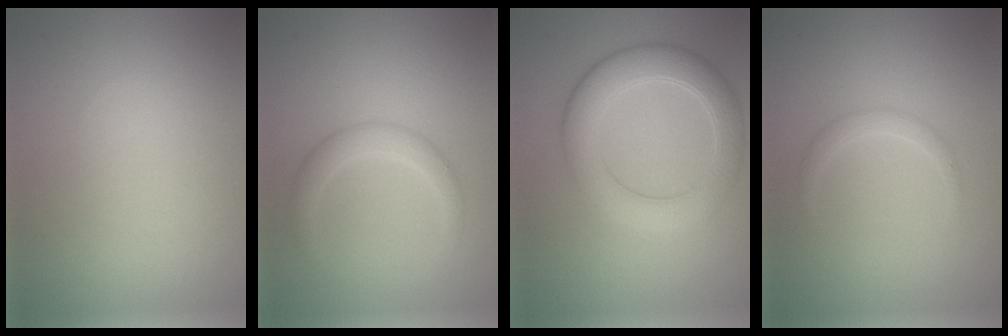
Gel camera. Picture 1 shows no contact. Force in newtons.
{"total": 2.0, "press": 2.0, "slide": 0.1}
{"total": 5.2, "press": 5.2, "slide": 0.1}
{"total": 1.0, "press": 1.0, "slide": 0.1}